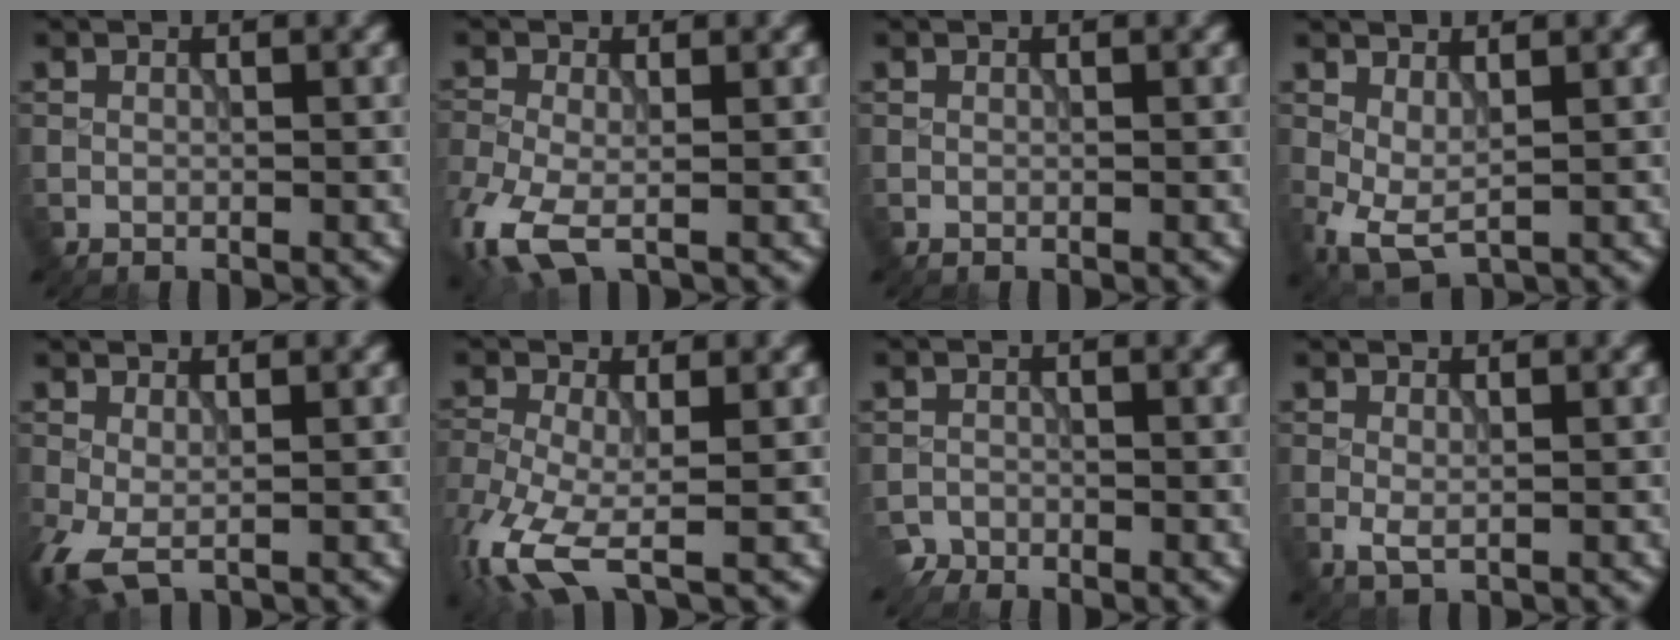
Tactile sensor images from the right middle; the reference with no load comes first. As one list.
[{"total": 5.8, "force": [-2.5, 2.9, 4.4], "torque": [-0.114, -0.017, -0.056]}, {"total": 0.0}, {"total": 3.1, "force": [0.3, 1.4, 2.8], "torque": [-0.067, -0.006, 0.005]}, {"total": 3.3, "force": [-0.6, 1.5, 2.9], "torque": [-0.078, -0.003, -0.015]}, {"total": 7.4, "force": [-3.1, 3.3, 5.9], "torque": [-0.140, -0.015, -0.070]}, {"total": 1.4, "force": [-1.3, 0.4, -0.4], "torque": [0.007, 0.005, -0.027]}, {"total": 1.1, "force": [0.0, 0.3, 1.1], "torque": [-0.024, -0.003, 0.000]}]